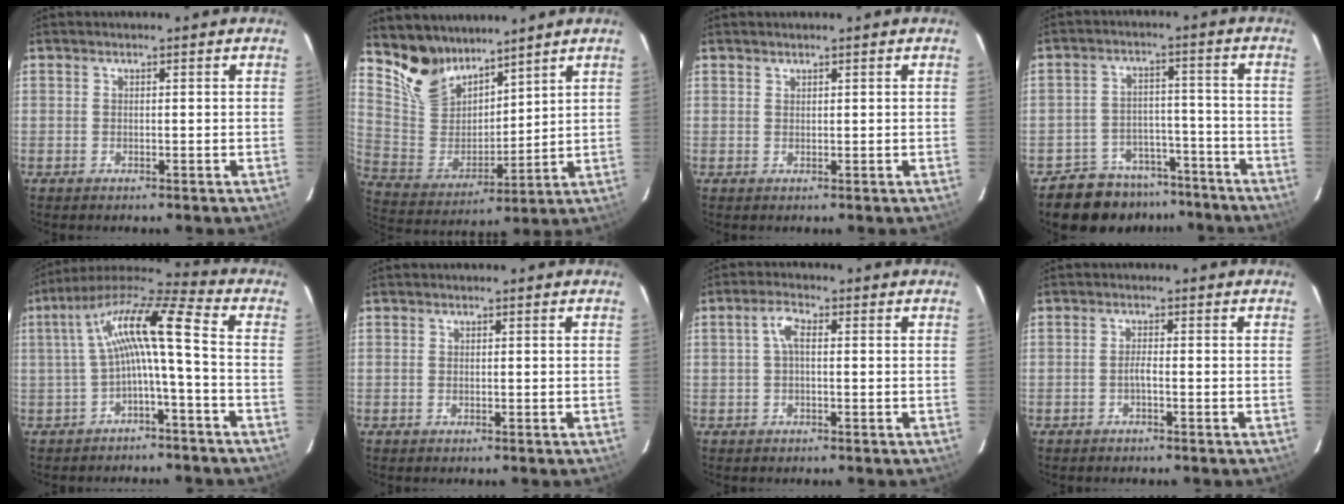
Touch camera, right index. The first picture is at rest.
{"total": 11.8, "force": [9.7, 6.2, 2.7], "torque": [-0.070, 0.010, 0.204]}
{"total": 0.6, "force": [0.5, 0.2, 0.0], "torque": [0.000, 0.001, 0.011]}
{"total": 9.9, "force": [-8.0, 5.8, 1.2], "torque": [-0.028, 0.034, -0.105]}
{"total": 11.3, "force": [-1.1, 1.0, 11.2], "torque": [-0.223, 0.023, -0.020]}
{"total": 0.0}
{"total": 3.0, "force": [0.2, 1.2, 2.7], "torque": [-0.056, 0.011, 0.004]}
{"total": 1.2, "force": [-0.7, 0.0, 0.9], "torque": [-0.018, 0.002, -0.014]}